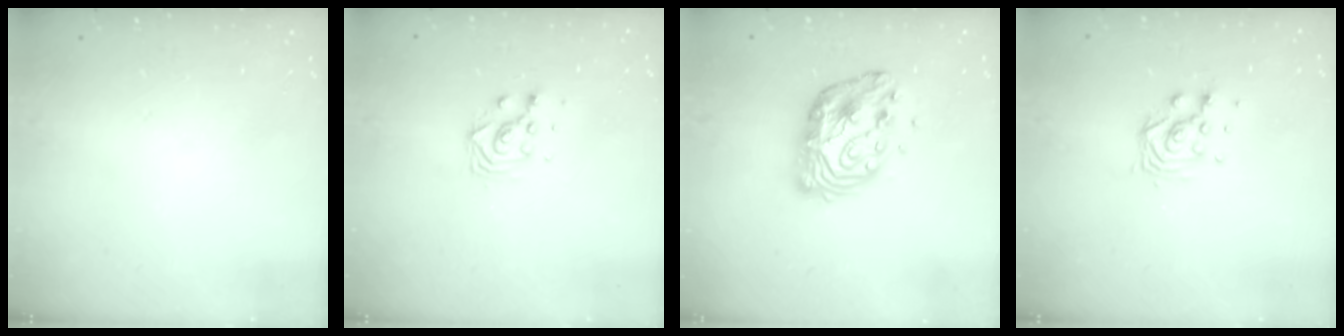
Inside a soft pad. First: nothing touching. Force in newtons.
{"total": 5.3, "press": 5.2, "slide": 0.2}
{"total": 12.7, "press": 12.6, "slide": 1.0}
{"total": 7.5, "press": 7.5, "slide": 0.4}